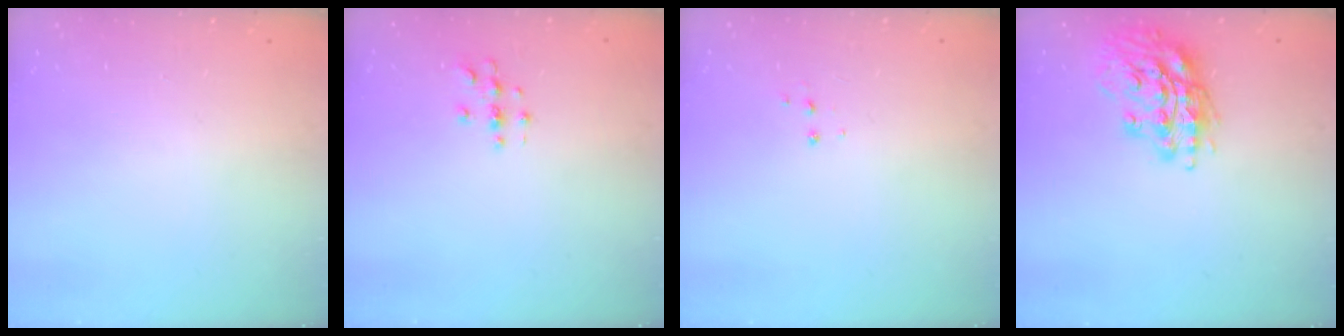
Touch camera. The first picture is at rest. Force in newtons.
{"total": 2.8, "press": 2.8, "slide": 0.2}
{"total": 3.3, "press": 3.2, "slide": 0.4}
{"total": 16.7, "press": 16.5, "slide": 2.3}